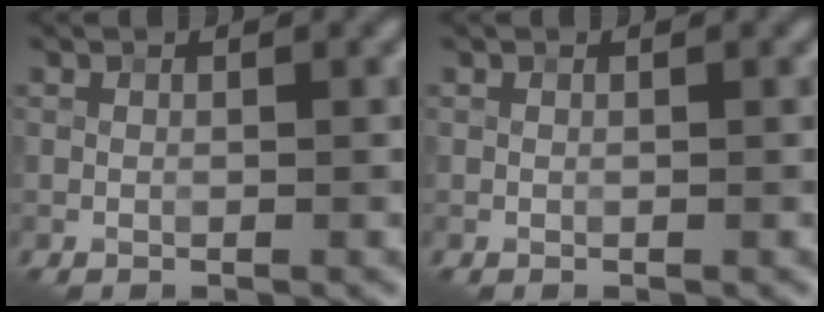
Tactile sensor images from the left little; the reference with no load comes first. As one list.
[{"total": 0.0}]